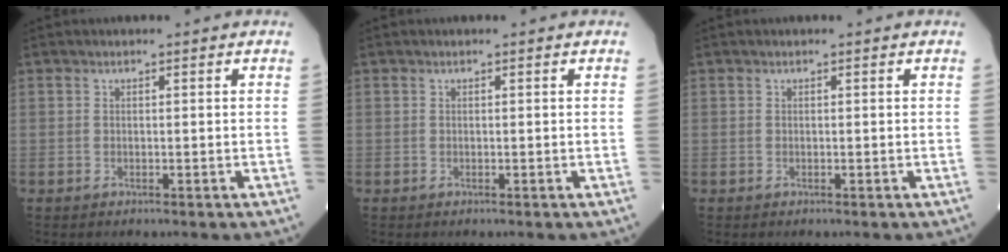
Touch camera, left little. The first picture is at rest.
{"total": 0.0}
{"total": 0.0}